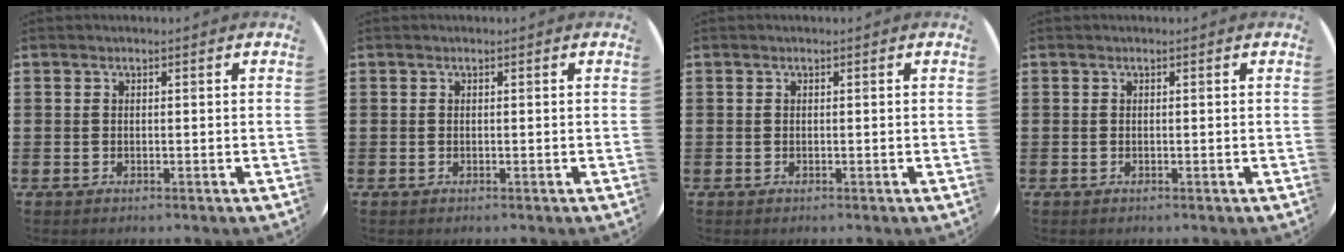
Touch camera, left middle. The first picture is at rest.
{"total": 0.0}
{"total": 0.0}
{"total": 0.0}